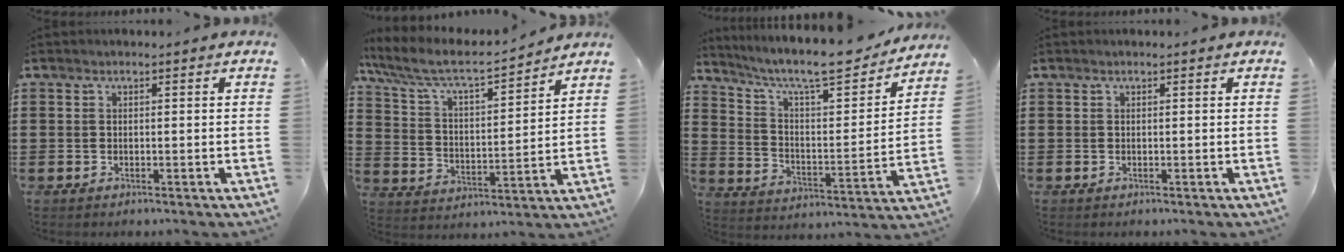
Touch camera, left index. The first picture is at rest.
{"total": 6.5, "force": [5.5, 1.1, 3.3], "torque": [-0.088, -0.031, 0.086]}
{"total": 9.9, "force": [8.6, 1.3, 4.8], "torque": [-0.103, -0.064, 0.139]}
{"total": 0.0}